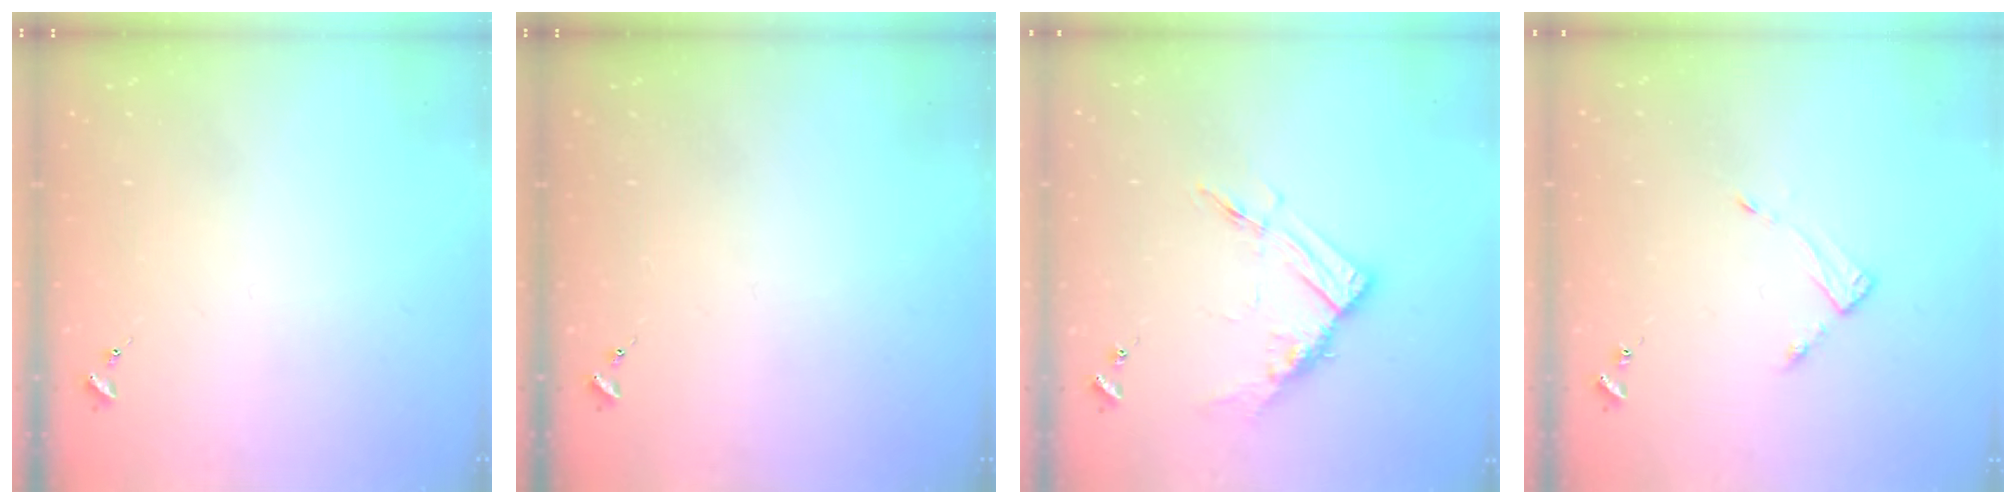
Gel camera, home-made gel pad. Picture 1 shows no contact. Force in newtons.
{"total": 0.0}
{"total": 11.9, "press": 11.9, "slide": 0.6}
{"total": 4.6, "press": 4.6, "slide": 0.4}